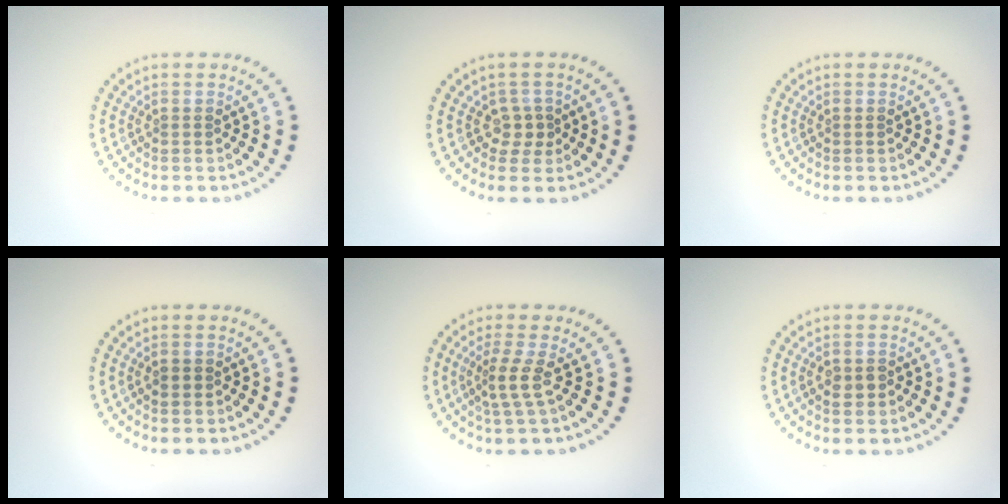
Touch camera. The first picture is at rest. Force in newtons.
{"total": 1.6, "press": 1.2, "slide": 1.0}
{"total": 0.0}
{"total": 0.8, "press": 0.8, "slide": 0.1}
{"total": 2.3, "press": 1.4, "slide": 1.8}
{"total": 1.5, "press": 1.4, "slide": 0.5}